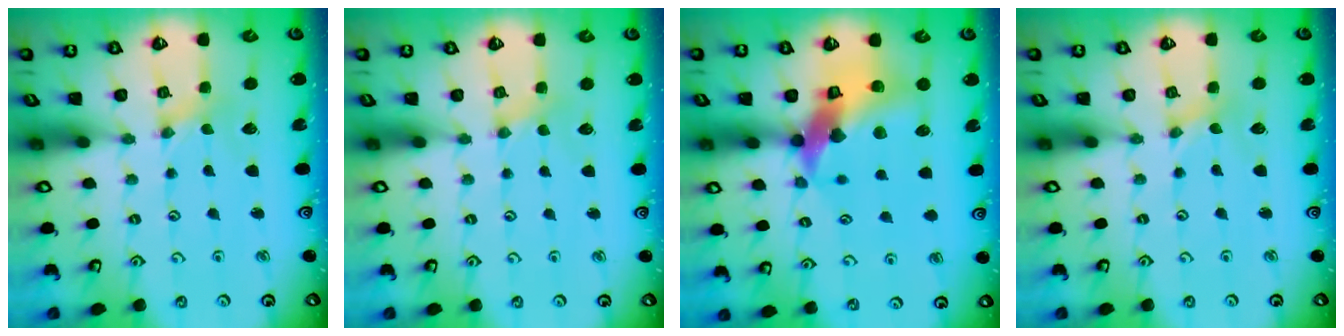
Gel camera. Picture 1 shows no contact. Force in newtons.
{"total": 2.0, "press": 1.9, "slide": 0.4}
{"total": 17.0, "press": 16.9, "slide": 2.3}
{"total": 0.0}